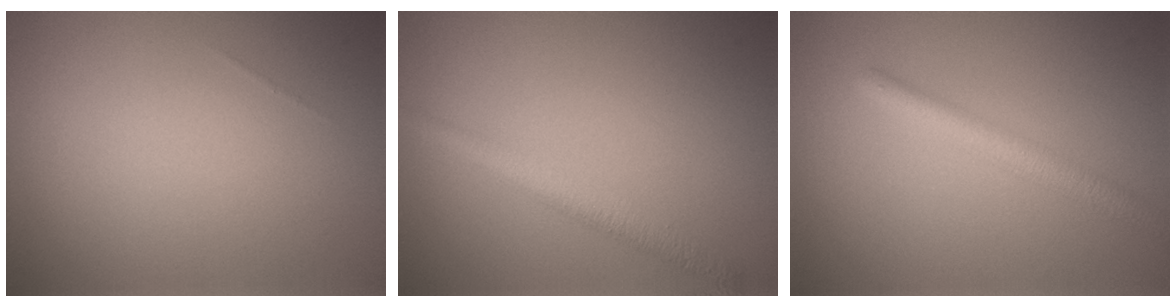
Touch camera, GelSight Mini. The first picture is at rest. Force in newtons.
{"total": 2.4, "press": 2.4, "slide": 0.1}
{"total": 2.7, "press": 2.7, "slide": 0.1}